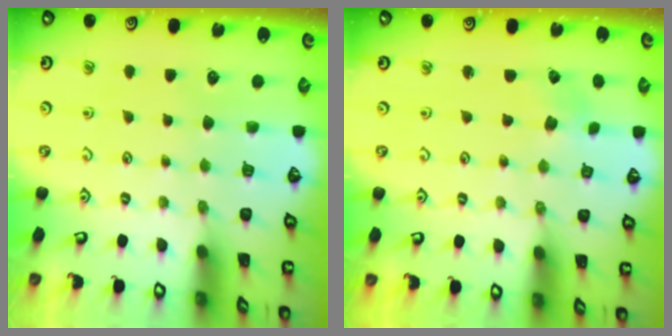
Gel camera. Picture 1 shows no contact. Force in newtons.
{"total": 2.6, "press": 2.6, "slide": 0.6}